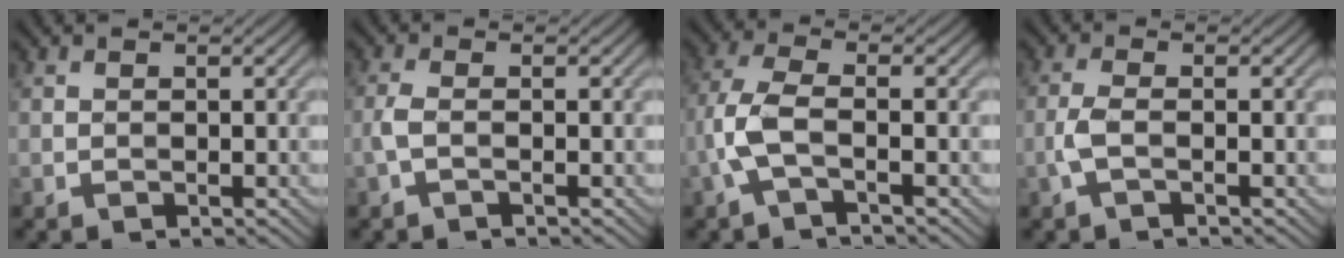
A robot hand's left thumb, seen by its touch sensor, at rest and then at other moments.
{"total": 2.0, "force": [-0.7, 0.5, 1.7], "torque": [-0.043, 0.005, -0.020]}
{"total": 5.2, "force": [-1.7, 1.6, 4.6], "torque": [-0.113, 0.008, -0.048]}
{"total": 2.7, "force": [-0.9, 0.8, 2.4], "torque": [-0.060, 0.004, -0.026]}